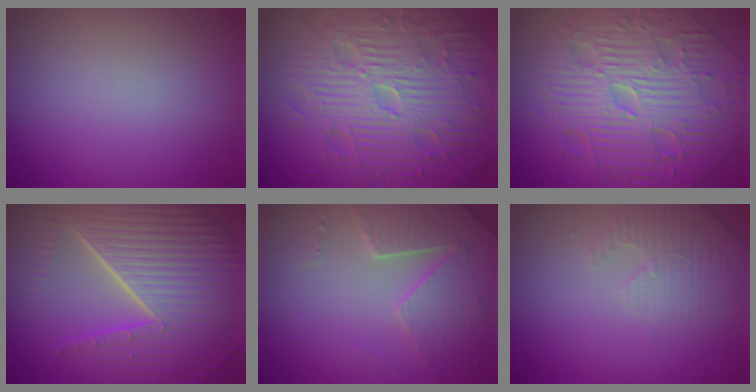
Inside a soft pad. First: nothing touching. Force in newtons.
{"total": 11.6, "press": 7.5, "slide": 8.9}
{"total": 11.9, "press": 7.7, "slide": 9.1}
{"total": 10.0, "press": 6.3, "slide": 7.8}
{"total": 4.5, "press": 3.8, "slide": 2.4}
{"total": 2.8, "press": 2.7, "slide": 0.8}